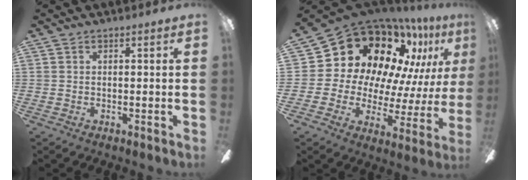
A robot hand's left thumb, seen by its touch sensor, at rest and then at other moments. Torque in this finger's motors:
{"motor_torque": [1.00, 3.27, 1.40, -1.37, 0.04]}